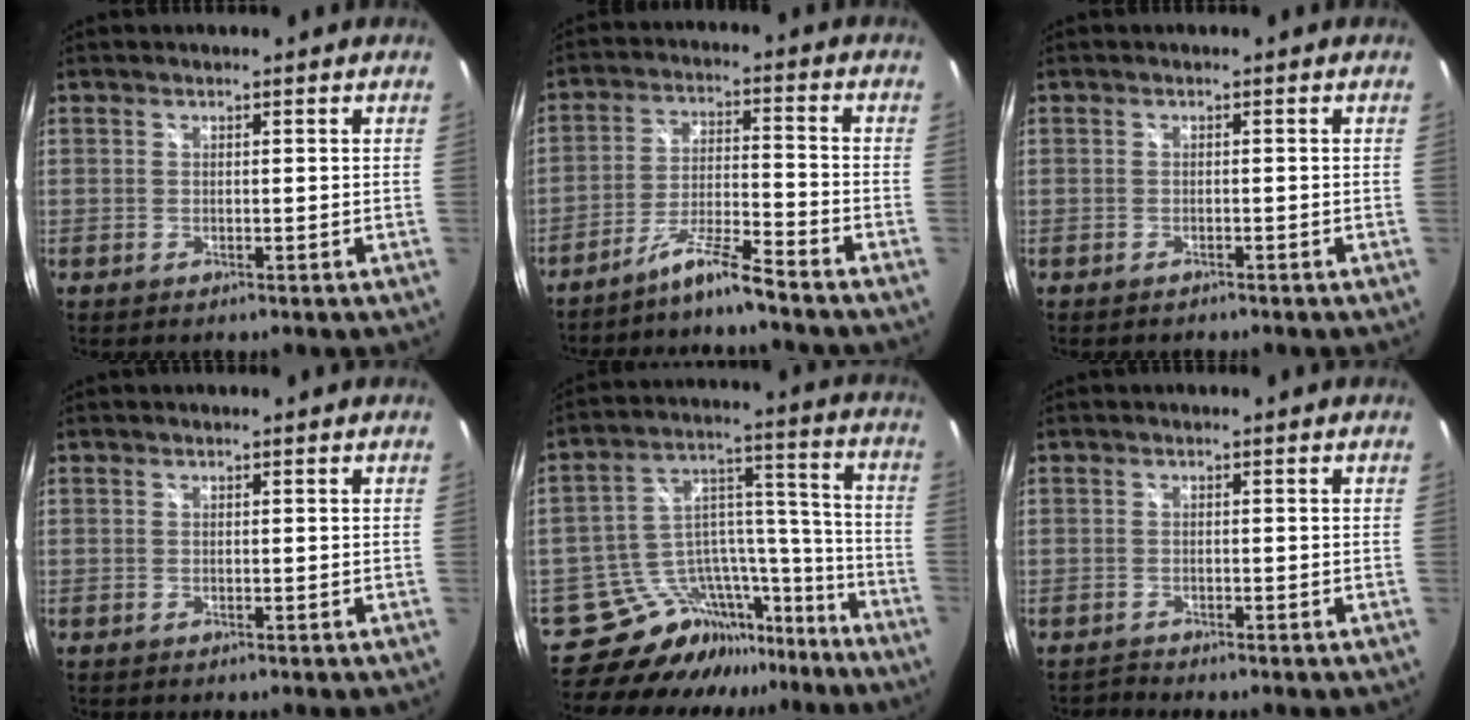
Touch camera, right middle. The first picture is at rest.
{"total": 6.5, "force": [-5.8, -1.2, 2.6], "torque": [-0.062, 0.012, -0.106]}
{"total": 1.0, "force": [-0.9, 0.4, 0.2], "torque": [-0.007, -0.001, -0.015]}
{"total": 0.0}
{"total": 16.0, "force": [-13.7, 7.2, 4.1], "torque": [-0.076, 0.071, -0.206]}
{"total": 0.7, "force": [-0.6, -0.2, -0.4], "torque": [0.009, 0.001, -0.013]}